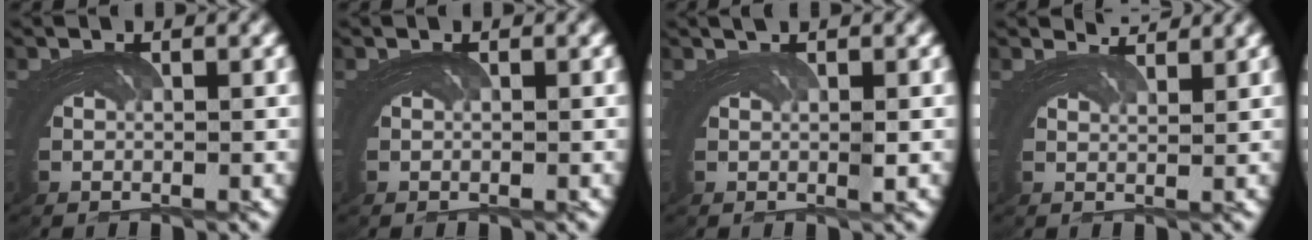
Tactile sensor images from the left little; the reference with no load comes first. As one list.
[{"total": 0.0}, {"total": 1.6, "force": [1.0, -1.2, -0.5], "torque": [0.020, 0.012, 0.009]}, {"total": 2.8, "force": [2.5, -1.2, -0.5], "torque": [0.016, 0.015, 0.034]}]